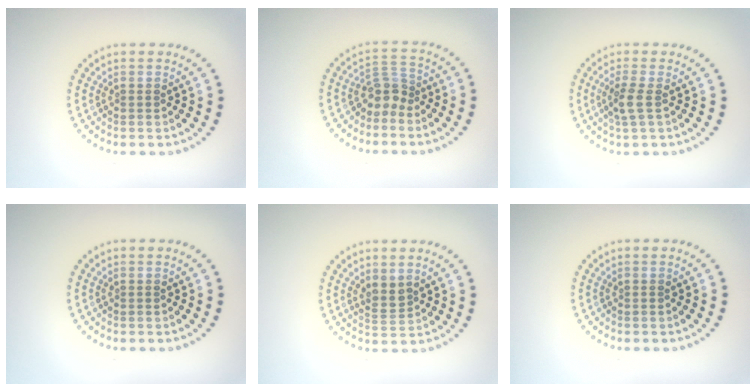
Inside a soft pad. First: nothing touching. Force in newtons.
{"total": 2.5, "press": 1.9, "slide": 1.6}
{"total": 2.0, "press": 1.8, "slide": 1.0}
{"total": 0.0}
{"total": 1.8, "press": 1.6, "slide": 1.0}
{"total": 0.0}